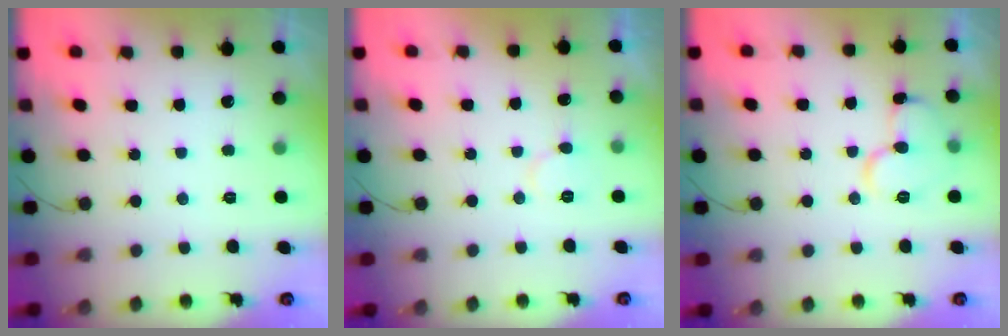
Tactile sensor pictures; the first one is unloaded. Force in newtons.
{"total": 6.1, "press": 6.0, "slide": 0.5}
{"total": 10.1, "press": 10.1, "slide": 1.1}